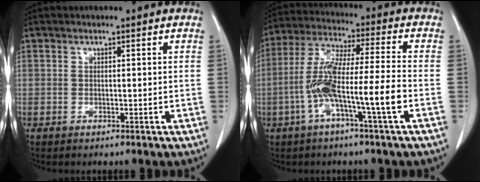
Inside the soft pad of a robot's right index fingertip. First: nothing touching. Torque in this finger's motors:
{"motor_torque": [1.70, -0.44, 0.72, 0.21]}